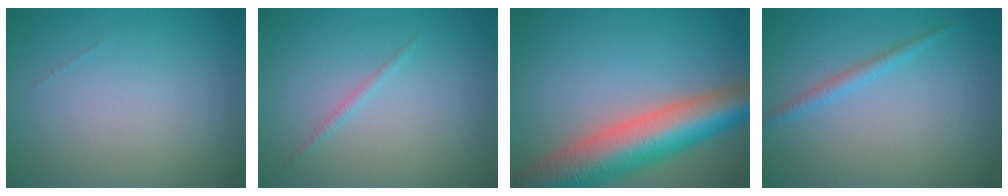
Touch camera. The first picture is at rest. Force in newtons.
{"total": 0.7, "press": 0.7, "slide": 0.1}
{"total": 11.0, "press": 10.9, "slide": 0.9}
{"total": 1.3, "press": 1.3, "slide": 0.1}